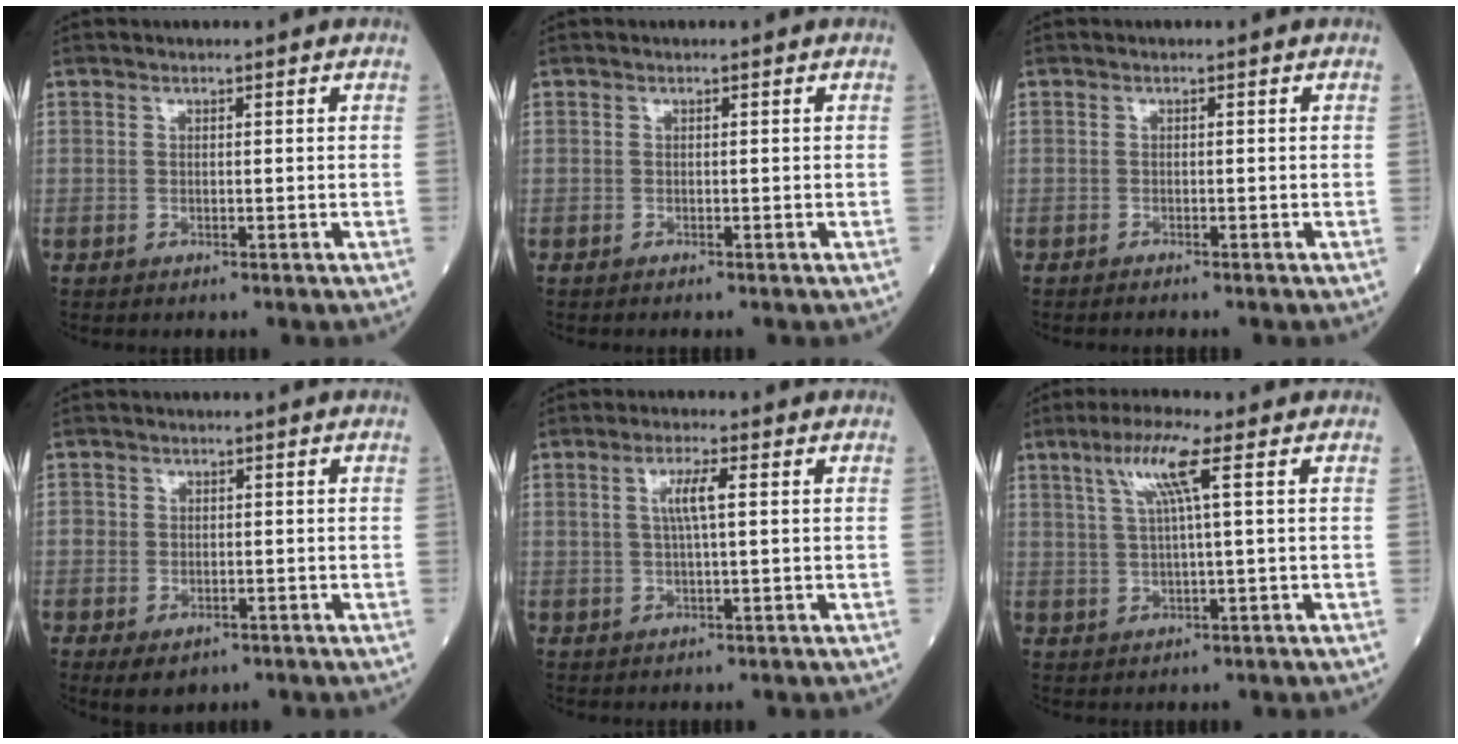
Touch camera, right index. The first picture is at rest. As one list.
[{"total": 0.5, "force": [-0.5, 0.0, 0.1], "torque": [0.001, -0.001, -0.010]}, {"total": 1.1, "force": [-1.0, -0.1, 0.3], "torque": [-0.007, 0.000, -0.016]}, {"total": 4.6, "force": [-2.3, 3.3, 2.1], "torque": [-0.029, -0.001, -0.030]}, {"total": 3.9, "force": [0.8, 0.3, 3.8], "torque": [-0.074, 0.005, 0.015]}, {"total": 5.9, "force": [2.4, -0.6, 5.4], "torque": [-0.109, 0.010, 0.047]}]